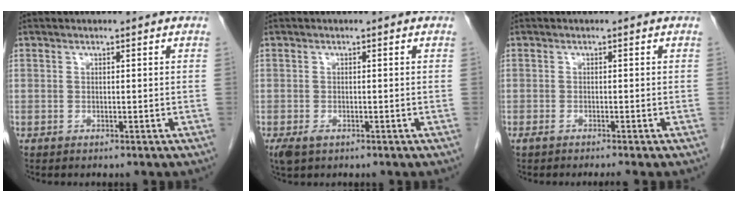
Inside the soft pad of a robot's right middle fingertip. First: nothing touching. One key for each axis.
{"total": 2.1, "fx": -1.1, "fy": 1.1, "fz": 1.4, "tx": -0.035, "ty": -0.004, "tz": -0.013}
{"total": 1.9, "fx": -1.6, "fy": -0.2, "fz": 1.0, "tx": -0.015, "ty": -0.002, "tz": -0.026}